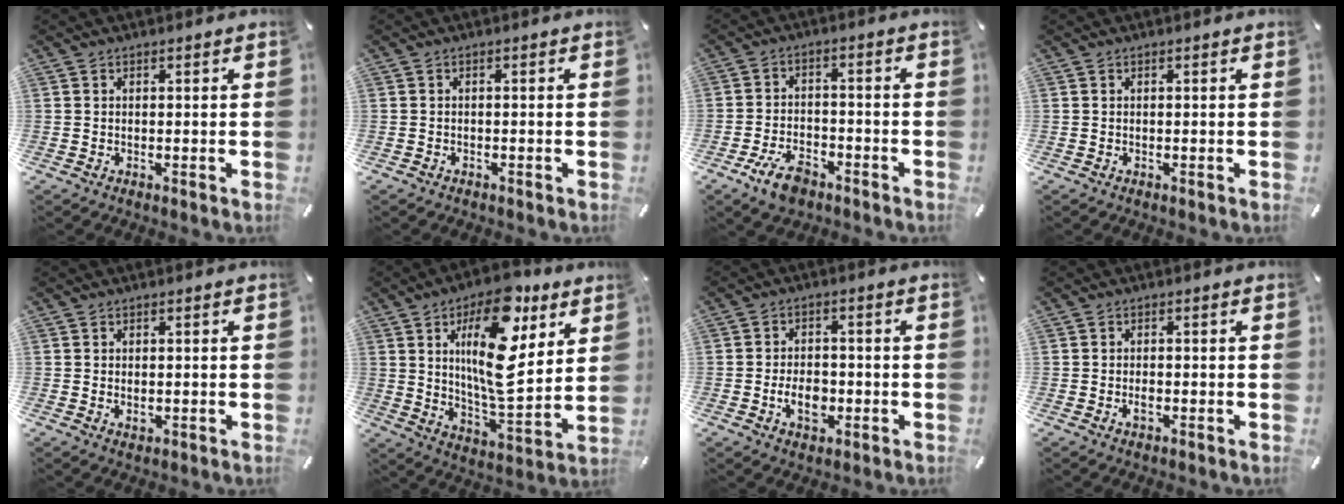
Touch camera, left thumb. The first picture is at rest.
{"total": 0.9, "force": [-0.8, 0.5, 0.2], "torque": [-0.005, 0.003, -0.017]}
{"total": 8.0, "force": [-4.8, 4.3, 4.6], "torque": [-0.092, 0.021, -0.087]}
{"total": 0.0}
{"total": 1.2, "force": [0.1, 0.9, 0.8], "torque": [-0.009, 0.000, 0.000]}
{"total": 20.1, "force": [7.6, 8.8, 16.4], "torque": [-0.294, -0.036, 0.115]}
{"total": 6.5, "force": [-1.8, 4.5, 4.4], "torque": [-0.086, 0.001, -0.033]}
{"total": 1.6, "force": [-0.5, 0.9, 1.2], "torque": [-0.024, 0.001, -0.010]}